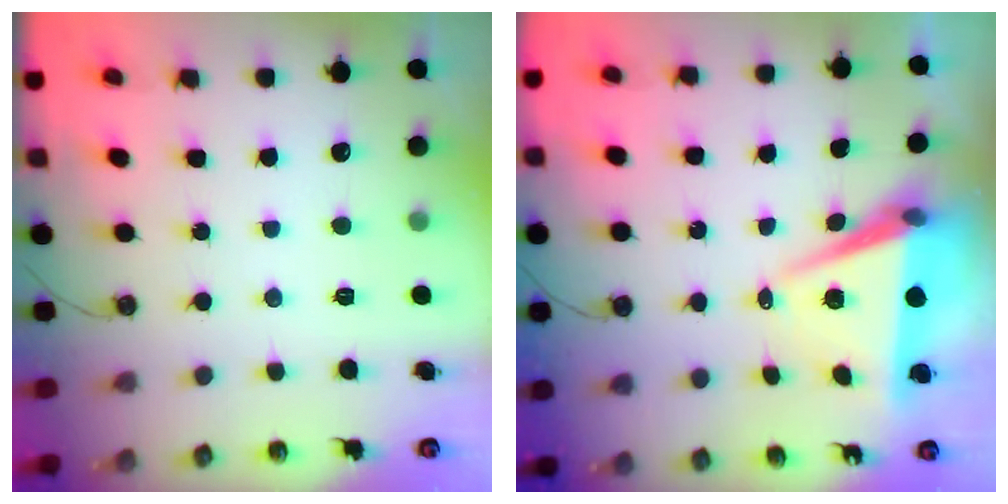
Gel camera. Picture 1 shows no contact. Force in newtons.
{"total": 7.3, "press": 5.8, "slide": 4.4}